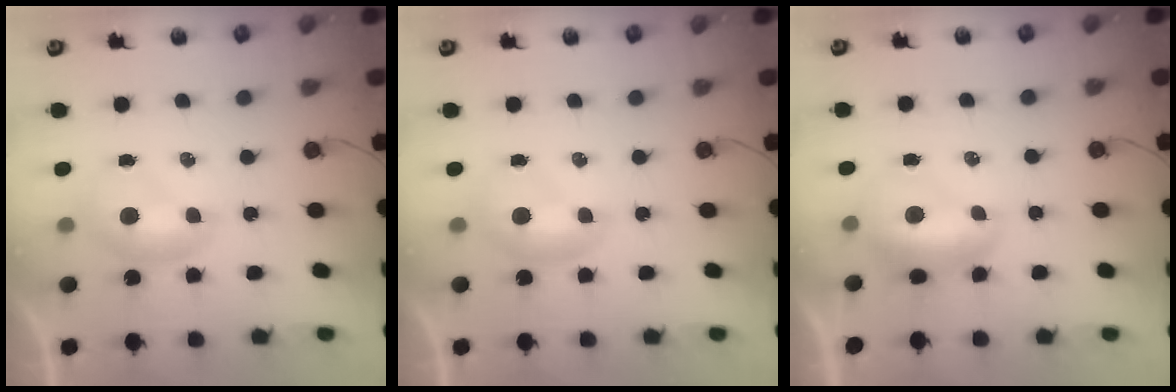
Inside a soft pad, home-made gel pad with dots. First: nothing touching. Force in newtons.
{"total": 0.0}
{"total": 2.1, "press": 1.9, "slide": 0.9}